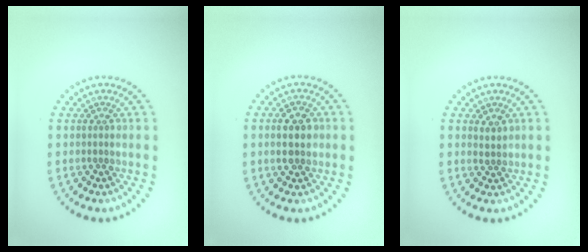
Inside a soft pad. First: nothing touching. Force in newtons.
{"total": 2.9, "press": 2.9, "slide": 0.1}
{"total": 1.1, "press": 0.9, "slide": 0.6}